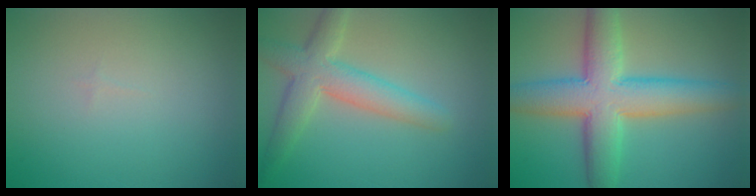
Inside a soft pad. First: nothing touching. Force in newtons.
{"total": 4.9, "press": 4.9, "slide": 0.3}
{"total": 9.1, "press": 9.1, "slide": 0.4}